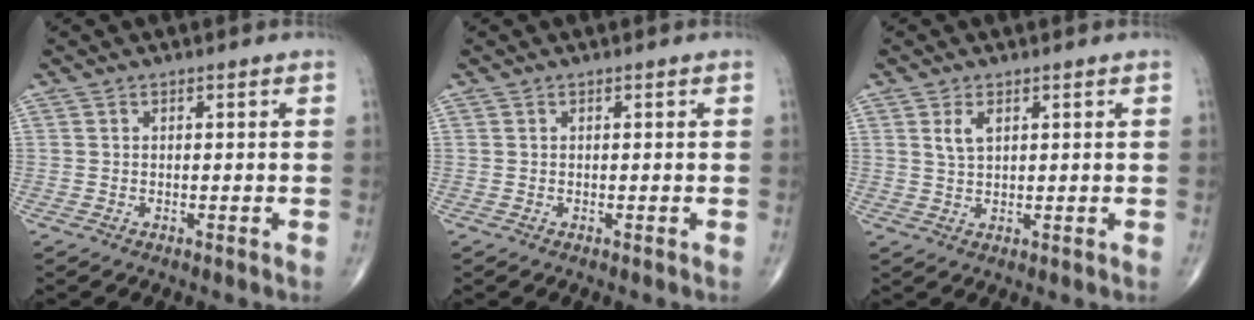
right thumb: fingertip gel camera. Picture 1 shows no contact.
{"total": 0.0}
{"total": 2.9, "force": [1.3, 1.5, 2.2], "torque": [-0.043, -0.002, 0.028]}